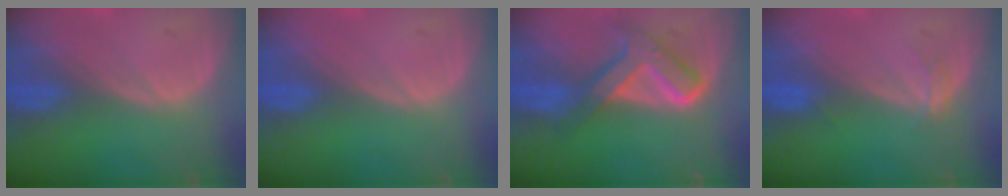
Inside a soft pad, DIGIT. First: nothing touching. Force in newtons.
{"total": 0.0}
{"total": 7.2, "press": 7.2, "slide": 0.3}
{"total": 1.5, "press": 1.4, "slide": 0.3}